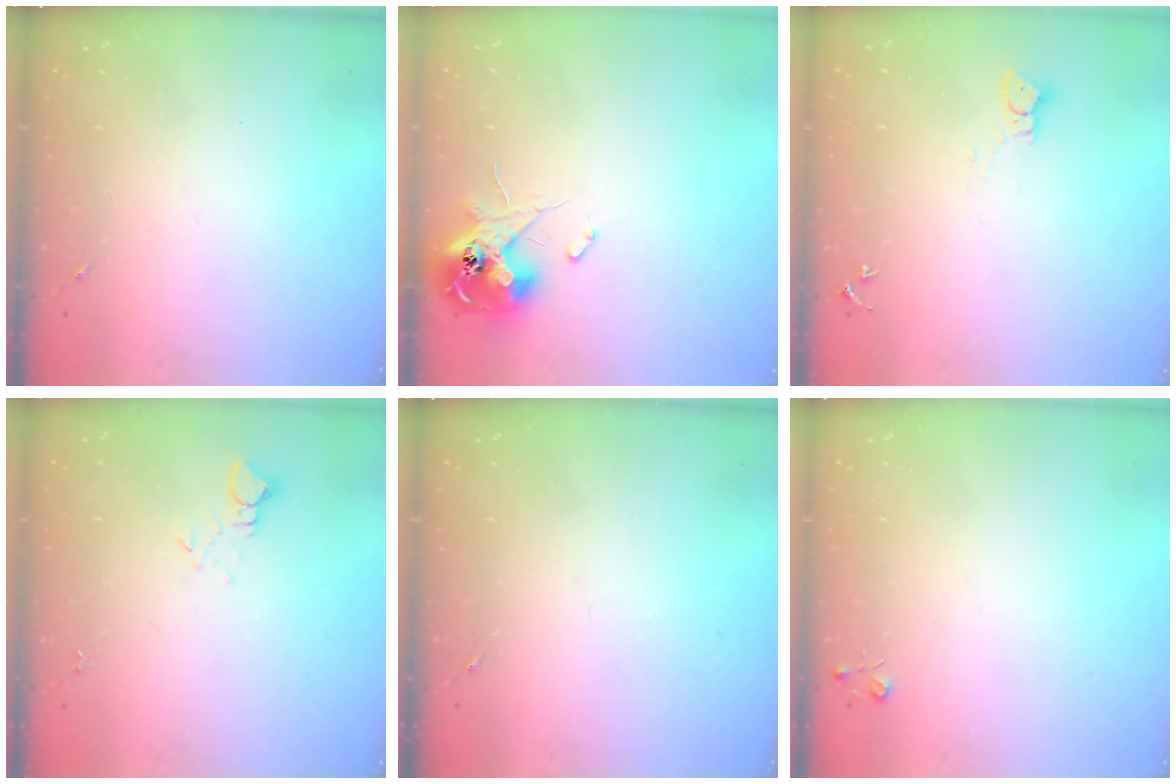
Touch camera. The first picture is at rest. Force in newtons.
{"total": 12.7, "press": 12.6, "slide": 1.5}
{"total": 3.2, "press": 3.2, "slide": 0.1}
{"total": 4.2, "press": 4.2, "slide": 0.4}
{"total": 0.0}
{"total": 3.0, "press": 3.0, "slide": 0.4}